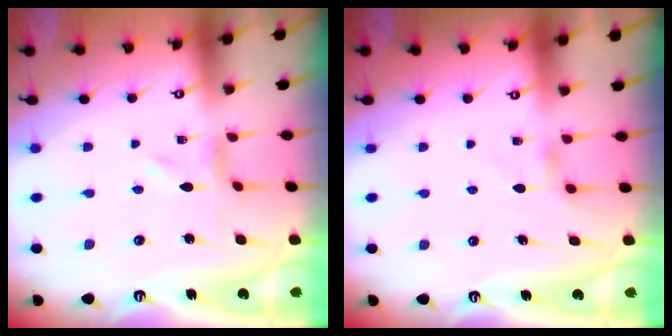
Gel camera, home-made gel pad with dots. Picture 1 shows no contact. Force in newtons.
{"total": 2.9, "press": 2.9, "slide": 0.4}